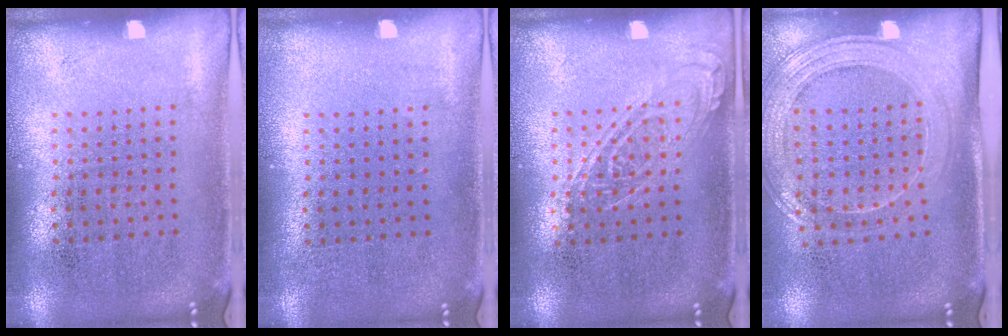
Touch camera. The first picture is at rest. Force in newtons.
{"total": 0.0}
{"total": 1.2, "press": 1.1, "slide": 0.4}
{"total": 1.9, "press": 1.7, "slide": 0.8}